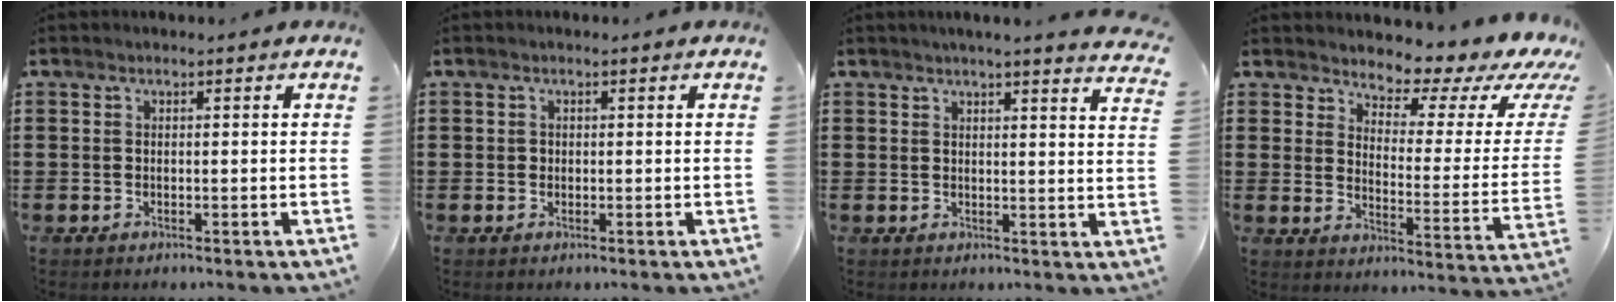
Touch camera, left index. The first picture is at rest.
{"total": 0.7, "force": [0.1, 0.7, 0.1], "torque": [-0.005, 0.005, 0.001]}
{"total": 3.0, "force": [2.7, -0.8, 0.9], "torque": [-0.027, -0.012, 0.048]}
{"total": 4.3, "force": [3.8, 1.4, 1.5], "torque": [-0.041, -0.034, 0.055]}